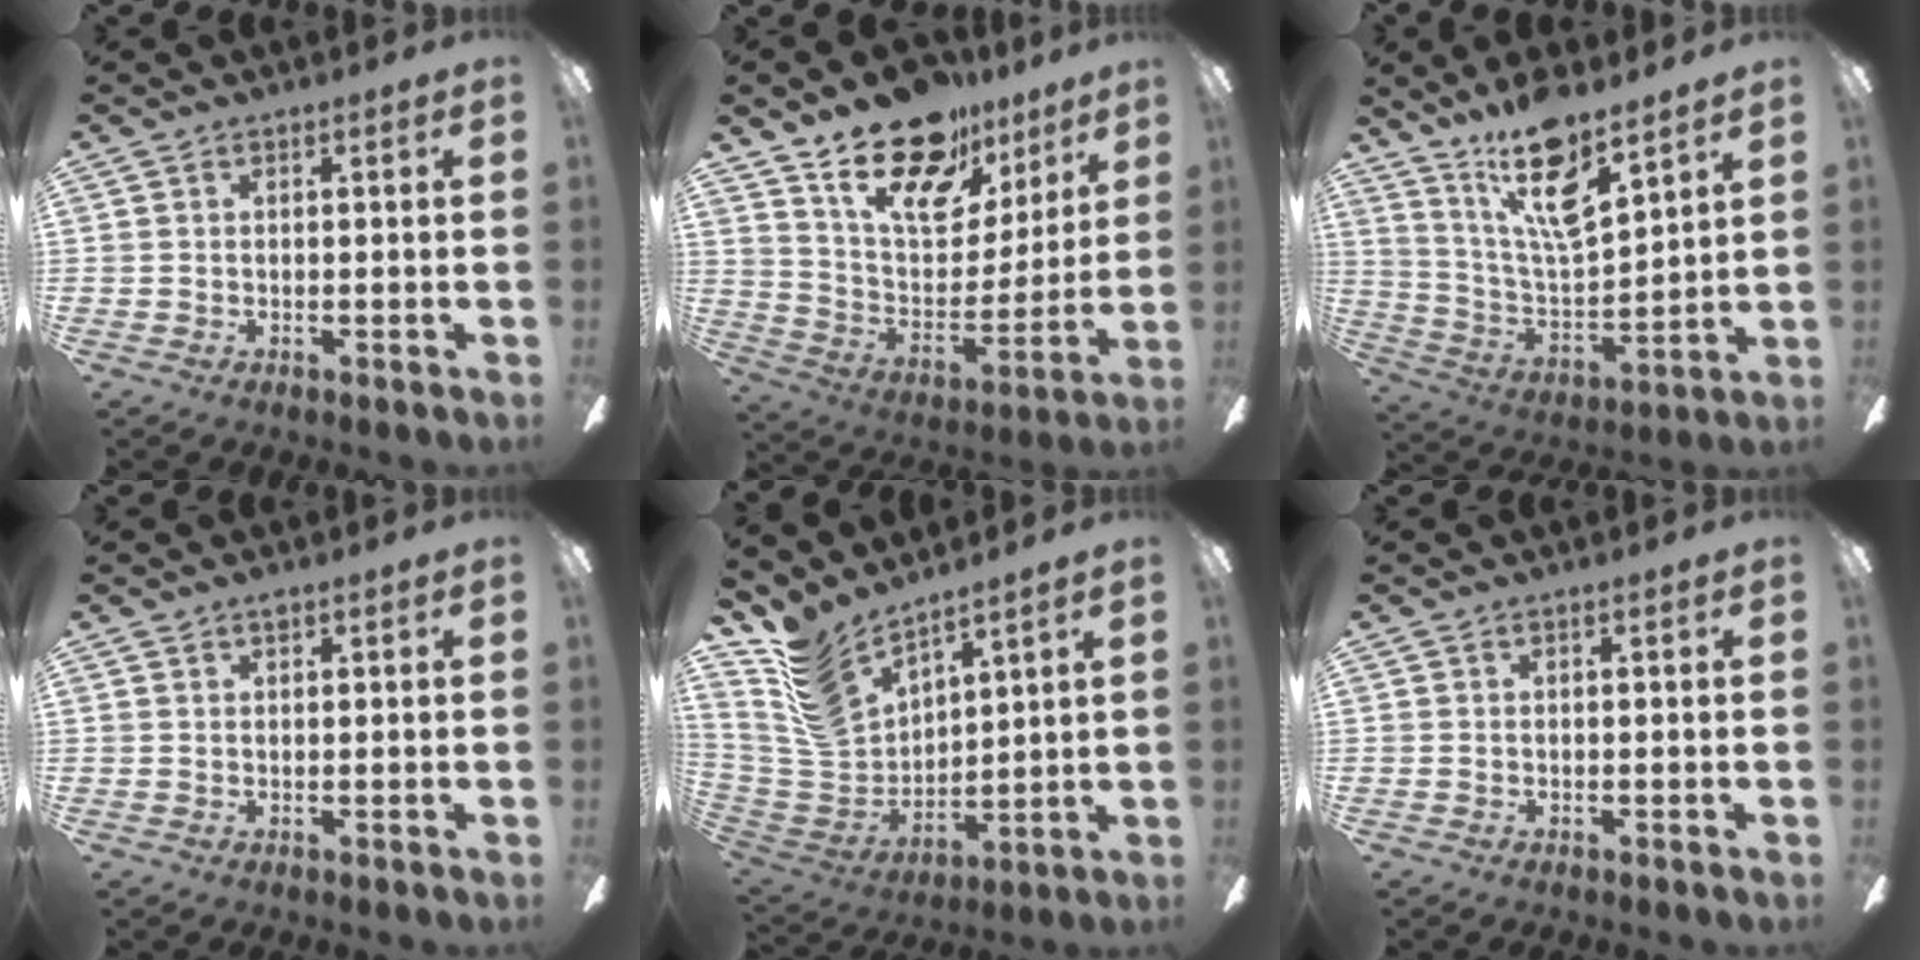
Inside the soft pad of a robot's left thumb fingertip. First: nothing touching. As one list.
[{"total": 20.4, "force": [14.4, 10.0, 10.3], "torque": [-0.171, -0.091, 0.257]}, {"total": 15.9, "force": [11.5, 4.4, 10.0], "torque": [-0.207, -0.065, 0.198]}, {"total": 1.1, "force": [0.8, 0.5, 0.6], "torque": [-0.014, 0.001, 0.014]}, {"total": 12.0, "force": [9.4, 6.0, 4.5], "torque": [-0.130, -0.064, 0.185]}, {"total": 0.0}]